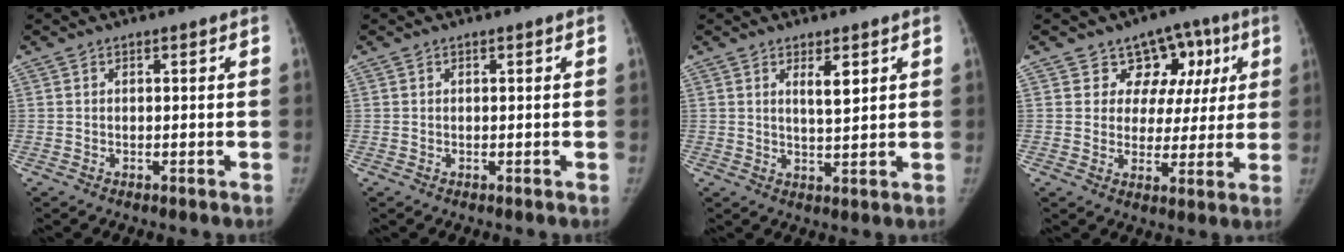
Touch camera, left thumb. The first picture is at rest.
{"total": 0.0}
{"total": 4.0, "force": [1.9, 1.1, 3.3], "torque": [-0.047, -0.017, 0.035]}
{"total": 10.2, "force": [4.9, 8.4, 3.3], "torque": [0.019, -0.006, 0.065]}